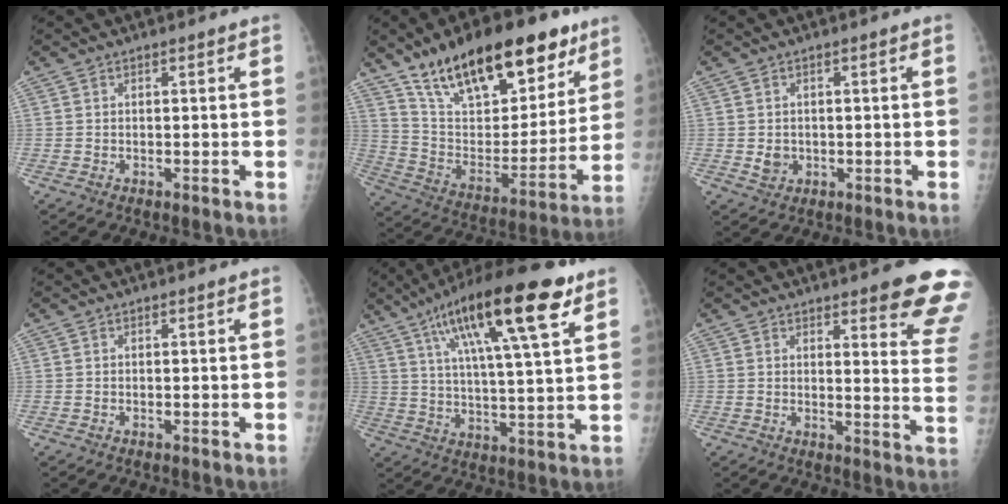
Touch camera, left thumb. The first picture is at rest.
{"total": 28.0, "force": [18.0, 12.3, 17.7], "torque": [-0.245, -0.041, 0.297]}
{"total": 2.7, "force": [-0.3, 2.4, 1.2], "torque": [-0.010, 0.000, 0.002]}
{"total": 0.0}
{"total": 21.4, "force": [11.0, 4.7, 17.7], "torque": [-0.286, -0.012, 0.179]}
{"total": 13.6, "force": [9.9, 2.7, 8.8], "torque": [-0.071, -0.066, 0.102]}